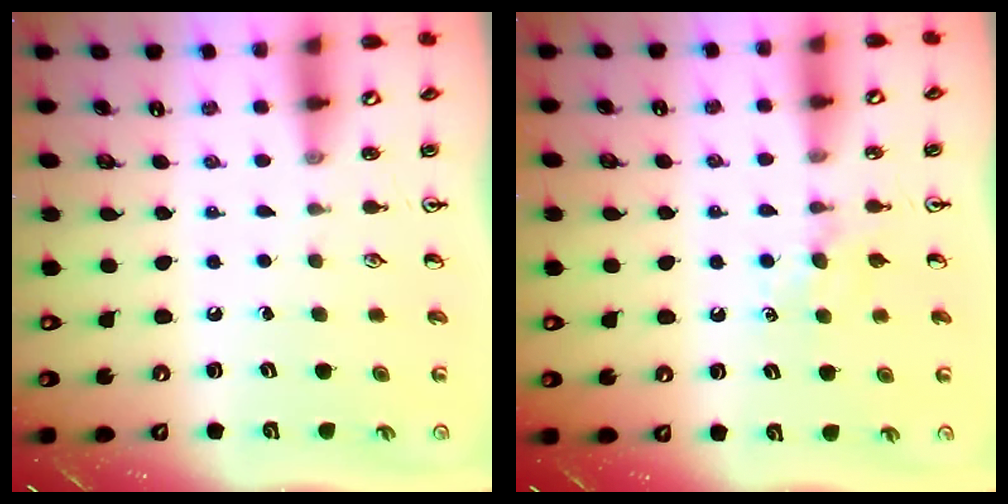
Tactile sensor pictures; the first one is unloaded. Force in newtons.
{"total": 4.1, "press": 4.1, "slide": 0.6}